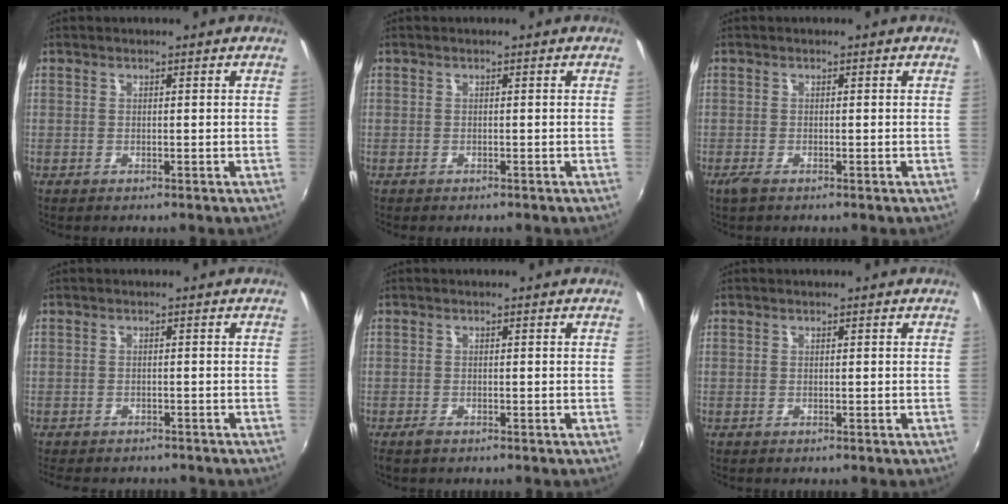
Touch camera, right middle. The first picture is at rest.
{"total": 0.5, "force": [-0.5, 0.2, 0.1], "torque": [-0.004, -0.001, -0.008]}
{"total": 1.5, "force": [-1.0, 0.4, 1.0], "torque": [-0.023, -0.005, -0.021]}
{"total": 4.6, "force": [-3.9, 1.8, 1.6], "torque": [-0.042, -0.012, -0.058]}
{"total": 1.3, "force": [-1.0, 0.5, 0.7], "torque": [-0.013, -0.004, -0.019]}
{"total": 0.0}